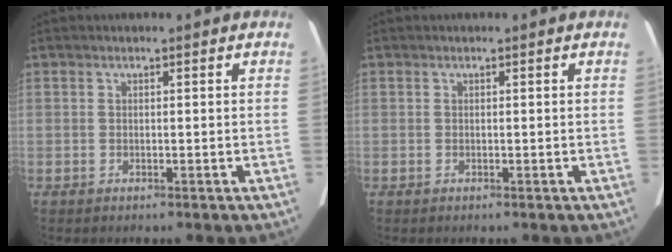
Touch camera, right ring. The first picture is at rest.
{"total": 0.0}